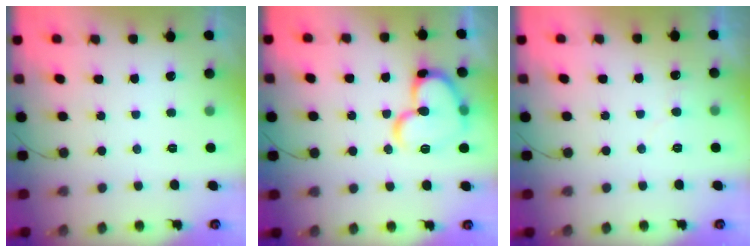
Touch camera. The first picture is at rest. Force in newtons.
{"total": 16.7, "press": 16.6, "slide": 1.4}
{"total": 5.1, "press": 5.0, "slide": 0.5}